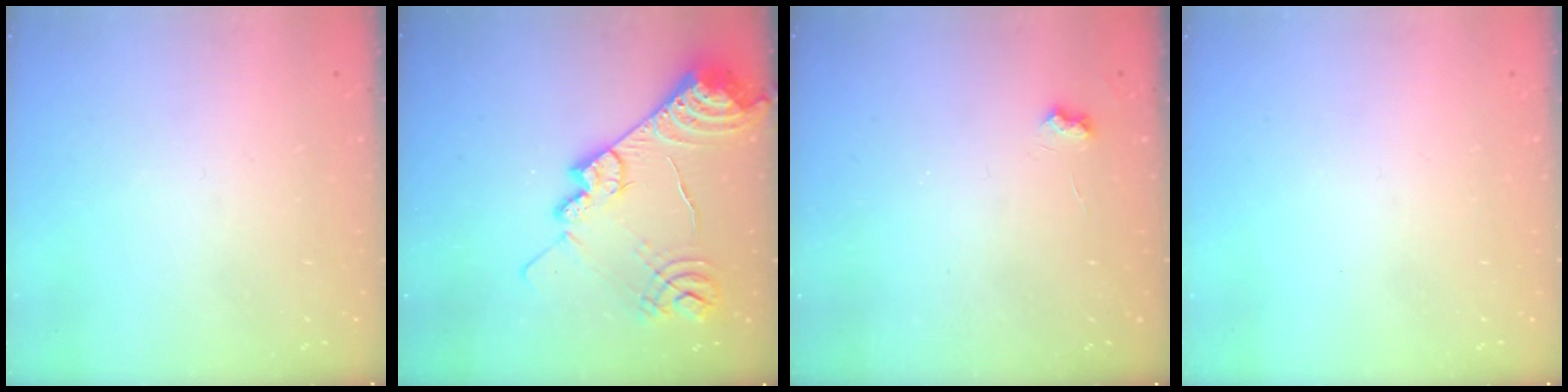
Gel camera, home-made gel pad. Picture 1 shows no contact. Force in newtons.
{"total": 19.2, "press": 19.1, "slide": 1.8}
{"total": 3.3, "press": 3.3, "slide": 0.6}
{"total": 0.0}